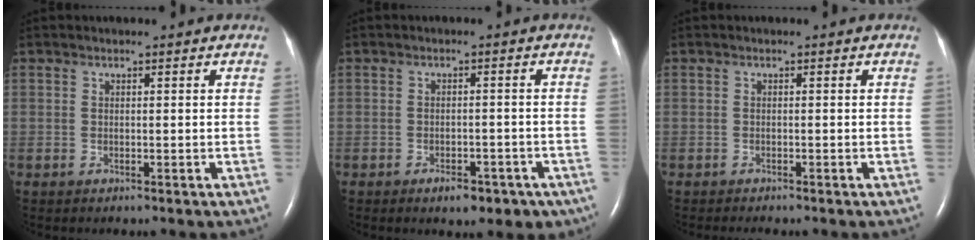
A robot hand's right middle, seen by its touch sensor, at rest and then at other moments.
{"total": 5.8, "force": [-3.9, 2.9, 3.2], "torque": [-0.031, 0.007, -0.048]}
{"total": 2.2, "force": [-1.9, 0.1, 1.1], "torque": [-0.015, -0.005, -0.024]}